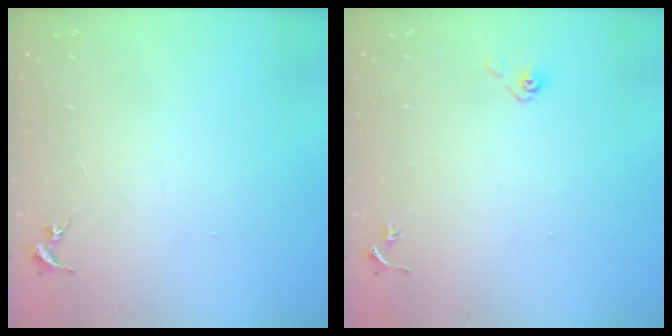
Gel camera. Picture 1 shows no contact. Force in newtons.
{"total": 3.9, "press": 3.3, "slide": 2.1}